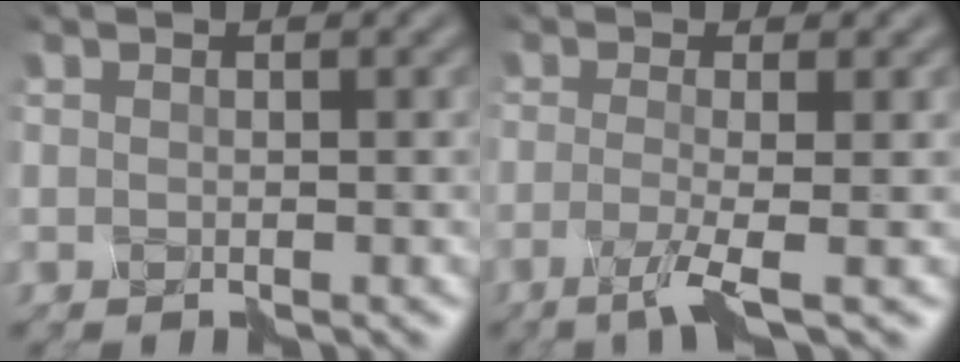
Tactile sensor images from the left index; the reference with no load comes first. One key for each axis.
{"total": 3.3, "fx": -1.6, "fy": 0.2, "fz": 2.9, "tx": -0.066, "ty": -0.002, "tz": -0.042}